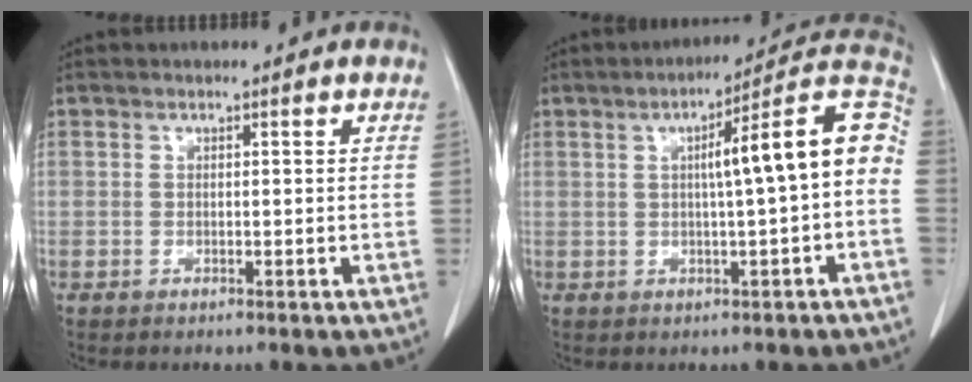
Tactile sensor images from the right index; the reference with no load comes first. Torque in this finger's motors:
{"motor_torque": [1.08, -0.04, 0.47, 0.09]}